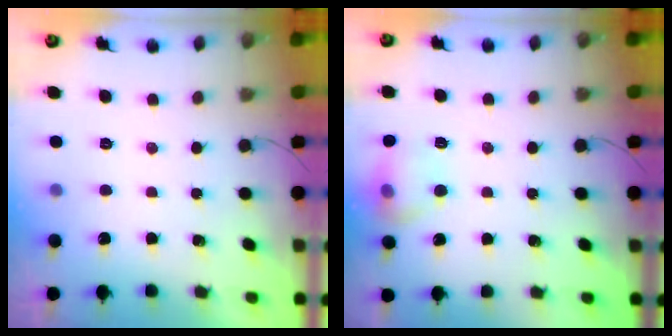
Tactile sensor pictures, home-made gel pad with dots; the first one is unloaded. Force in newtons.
{"total": 10.1, "press": 10.1, "slide": 0.6}